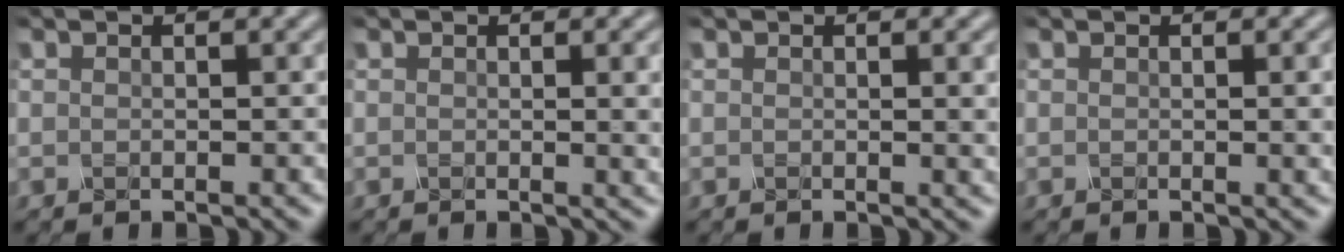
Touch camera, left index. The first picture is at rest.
{"total": 3.8, "force": [0.4, 1.3, 3.5], "torque": [-0.028, 0.004, 0.005]}
{"total": 2.7, "force": [0.4, 0.9, 2.5], "torque": [-0.018, 0.002, 0.002]}
{"total": 3.0, "force": [0.2, 1.0, 2.8], "torque": [-0.022, 0.005, -0.001]}